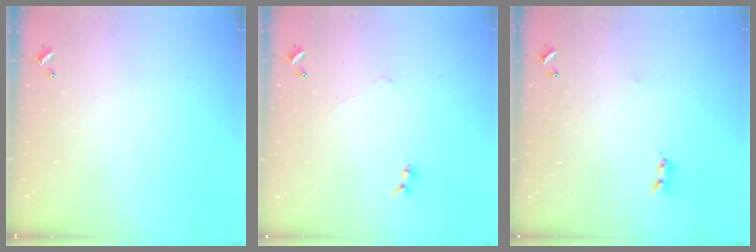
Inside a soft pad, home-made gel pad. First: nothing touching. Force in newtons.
{"total": 0.7, "press": 0.1, "slide": 0.7}
{"total": 1.6, "press": 1.6, "slide": 0.4}